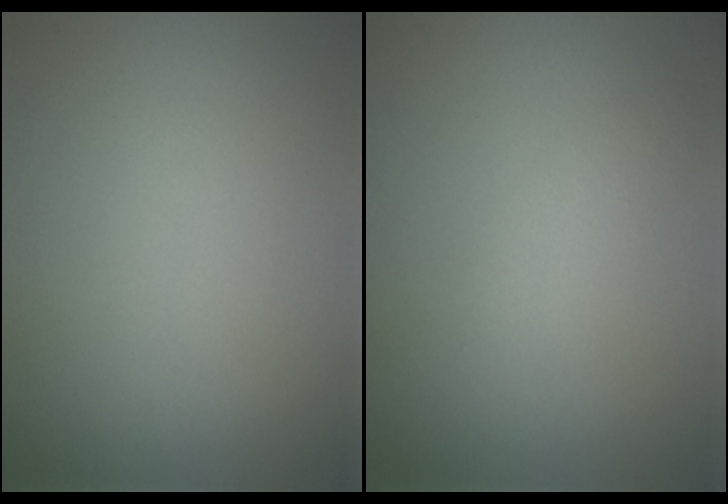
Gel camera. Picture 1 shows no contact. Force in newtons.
{"total": 1.7, "press": 1.7, "slide": 0.0}